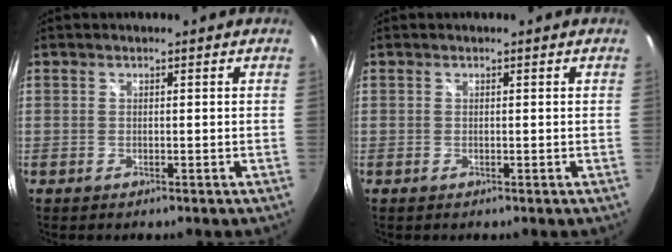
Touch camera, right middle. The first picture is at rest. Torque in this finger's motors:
{"motor_torque": [-0.02, -0.02, 0.00, 0.00]}